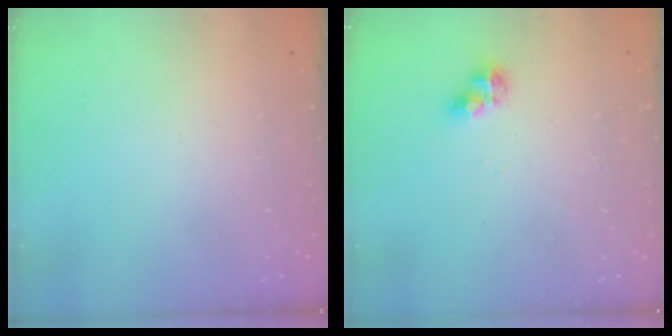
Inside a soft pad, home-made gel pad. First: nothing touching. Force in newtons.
{"total": 8.1, "press": 8.1, "slide": 1.0}